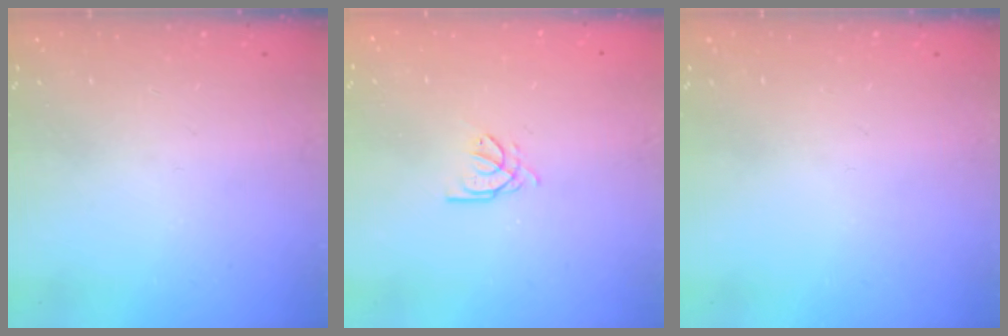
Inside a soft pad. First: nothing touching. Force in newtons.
{"total": 2.4, "press": 2.4, "slide": 0.1}
{"total": 0.0}